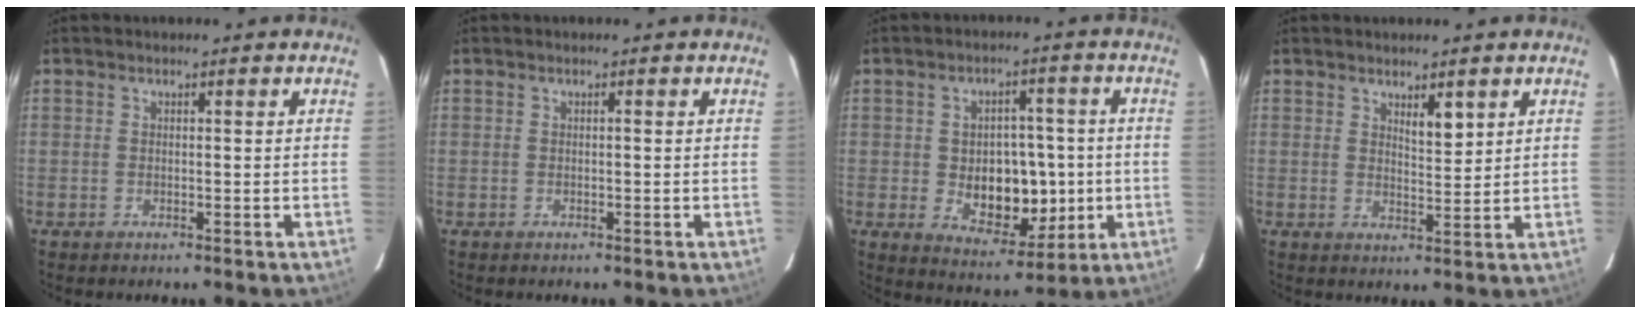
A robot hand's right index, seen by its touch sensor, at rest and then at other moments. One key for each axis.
{"total": 0.0}
{"total": 10.5, "fx": -0.9, "fy": 6.4, "fz": 8.2, "tx": -0.121, "ty": 0.012, "tz": 0.002}
{"total": 3.1, "fx": 1.9, "fy": 0.8, "fz": 2.3, "tx": -0.041, "ty": -0.006, "tz": 0.035}